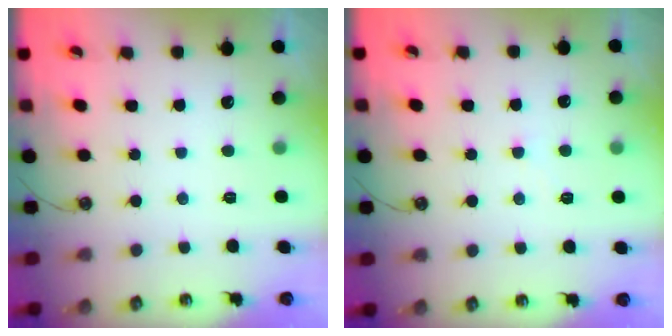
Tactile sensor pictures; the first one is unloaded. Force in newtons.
{"total": 1.2, "press": 1.1, "slide": 0.4}